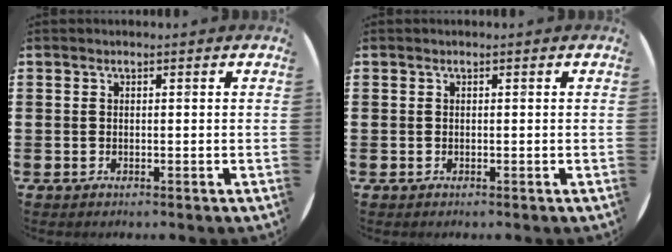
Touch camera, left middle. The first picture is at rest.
{"total": 0.0}